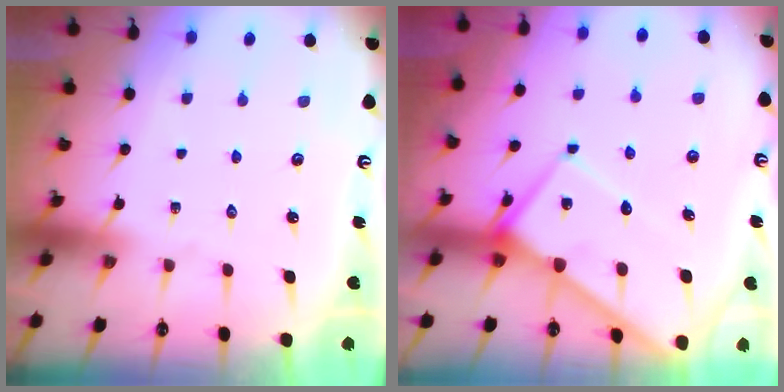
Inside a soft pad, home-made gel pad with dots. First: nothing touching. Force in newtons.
{"total": 10.4, "press": 10.3, "slide": 0.9}